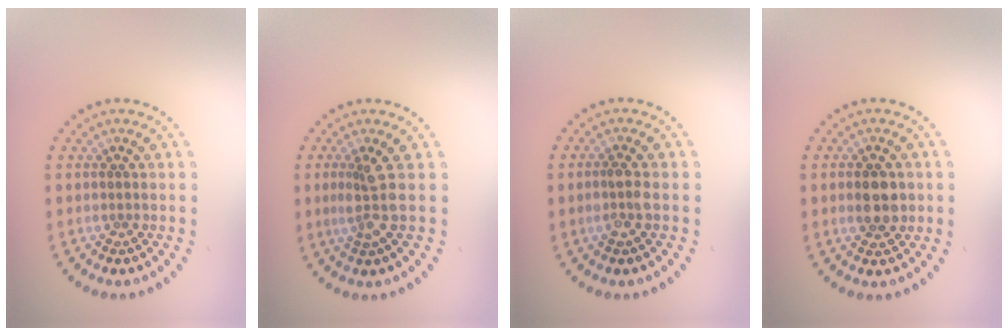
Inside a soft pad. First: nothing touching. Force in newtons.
{"total": 2.4, "press": 2.0, "slide": 1.4}
{"total": 1.8, "press": 1.7, "slide": 0.6}
{"total": 3.1, "press": 3.1, "slide": 0.1}